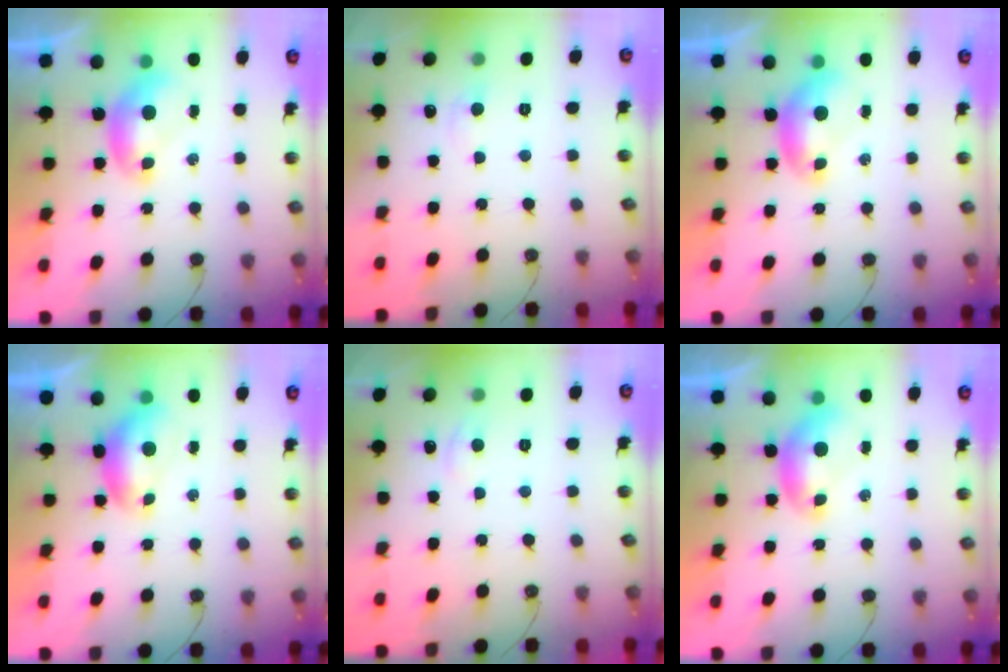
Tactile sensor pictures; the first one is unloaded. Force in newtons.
{"total": 0.6, "press": 0.2, "slide": 0.6}
{"total": 0.0}
{"total": 1.4, "press": 1.0, "slide": 0.9}
{"total": 1.7, "press": 1.6, "slide": 0.5}
{"total": 0.0}